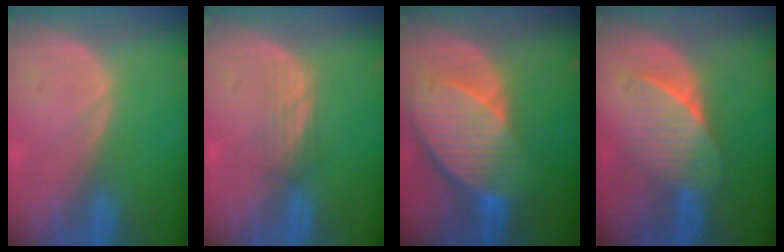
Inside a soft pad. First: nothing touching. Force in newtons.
{"total": 2.4, "press": 2.3, "slide": 0.6}
{"total": 10.5, "press": 9.1, "slide": 5.1}
{"total": 7.5, "press": 6.6, "slide": 3.5}